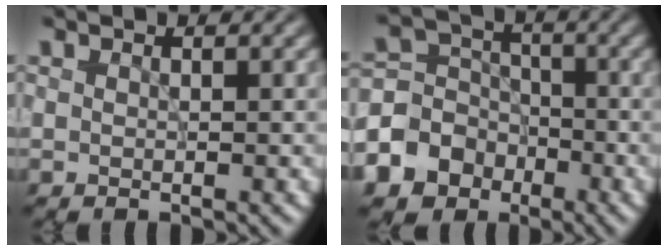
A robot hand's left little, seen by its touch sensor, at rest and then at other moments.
{"total": 8.4, "force": [-3.9, 7.1, 2.2], "torque": [-0.053, -0.006, -0.098]}